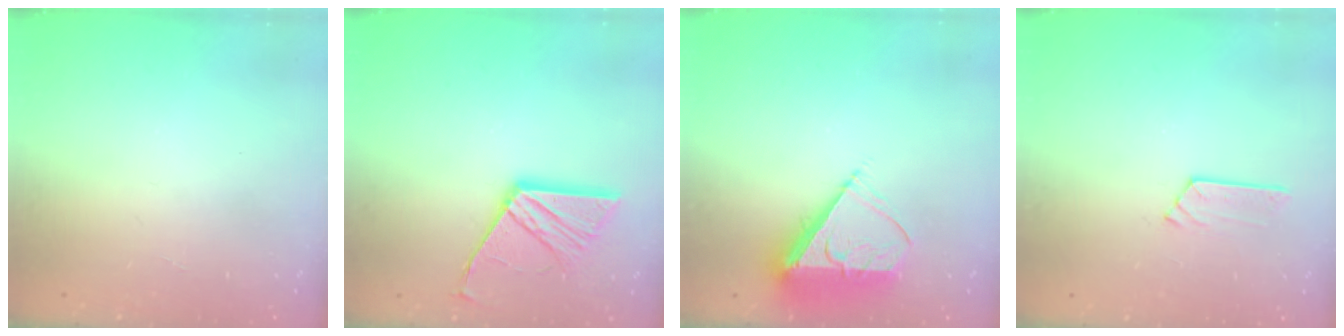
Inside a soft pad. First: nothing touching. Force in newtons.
{"total": 12.2, "press": 12.2, "slide": 0.9}
{"total": 8.7, "press": 8.6, "slide": 1.3}
{"total": 4.1, "press": 4.1, "slide": 0.4}